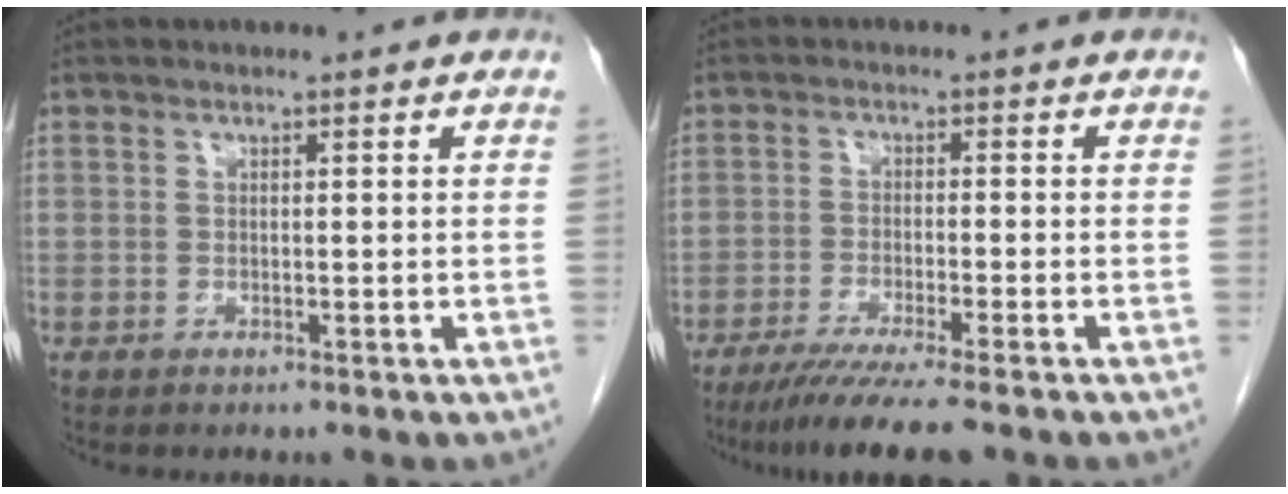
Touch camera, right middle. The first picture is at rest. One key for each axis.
{"total": 8.6, "fx": -6.8, "fy": -0.5, "fz": 5.3, "tx": -0.079, "ty": -0.023, "tz": -0.109}